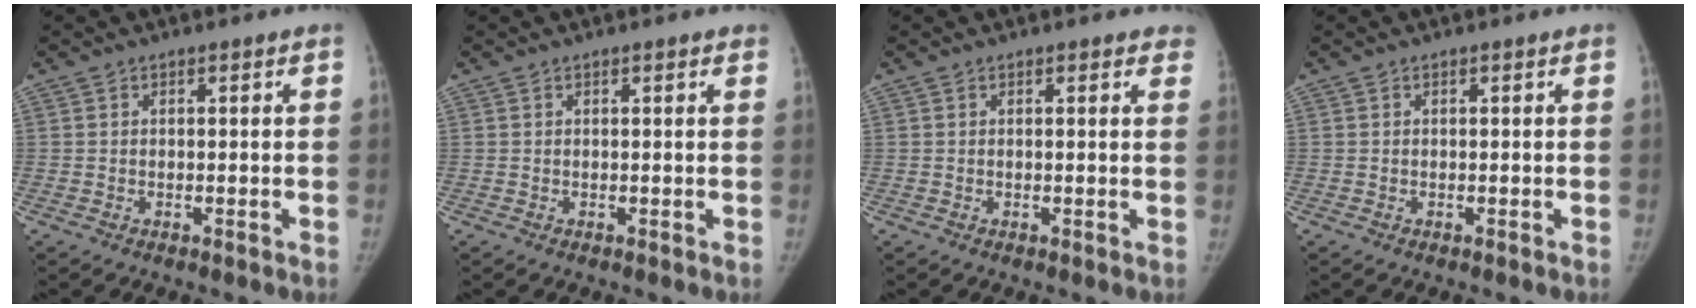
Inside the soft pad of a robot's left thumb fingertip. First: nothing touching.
{"total": 0.6, "force": [0.4, 0.2, 0.4], "torque": [-0.005, -0.001, 0.002]}
{"total": 2.4, "force": [1.9, 1.0, 0.9], "torque": [0.014, -0.005, 0.005]}
{"total": 0.0}